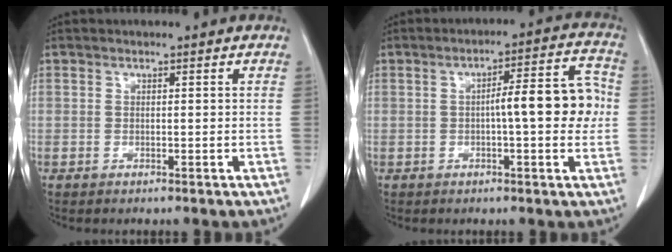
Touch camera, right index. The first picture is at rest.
{"total": 9.4, "force": [-0.2, 2.0, 9.2], "torque": [-0.124, 0.028, -0.003]}